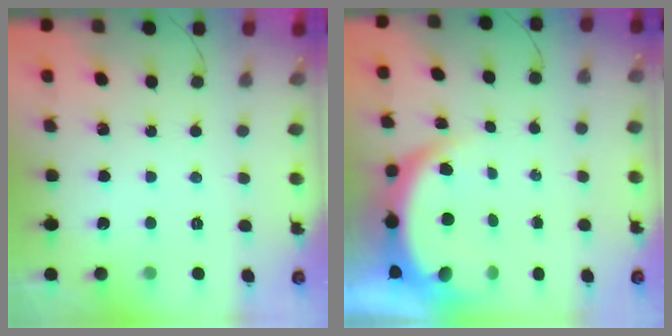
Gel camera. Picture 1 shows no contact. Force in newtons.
{"total": 6.4, "press": 6.3, "slide": 1.1}